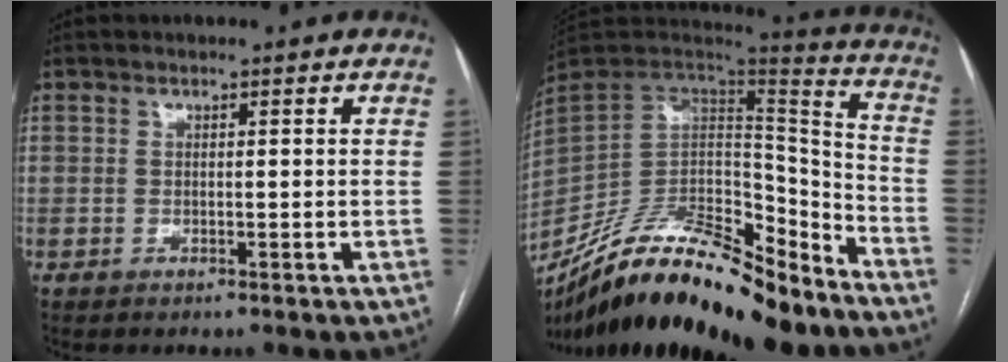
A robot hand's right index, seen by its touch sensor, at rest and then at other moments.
{"total": 27.5, "force": [-20.9, 8.6, 15.6], "torque": [-0.272, -0.004, -0.342]}